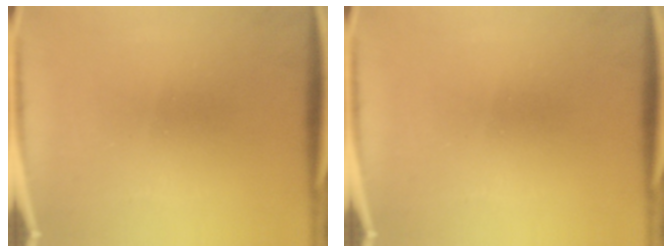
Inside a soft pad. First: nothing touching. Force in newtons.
{"total": 0.0}